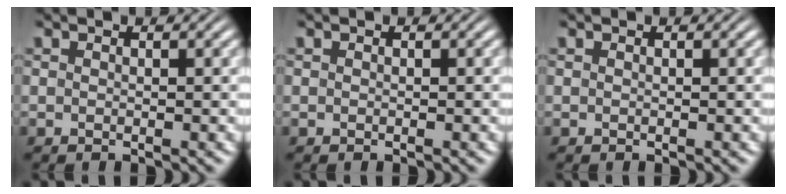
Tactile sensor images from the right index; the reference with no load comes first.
{"total": 0.0}
{"total": 0.0}